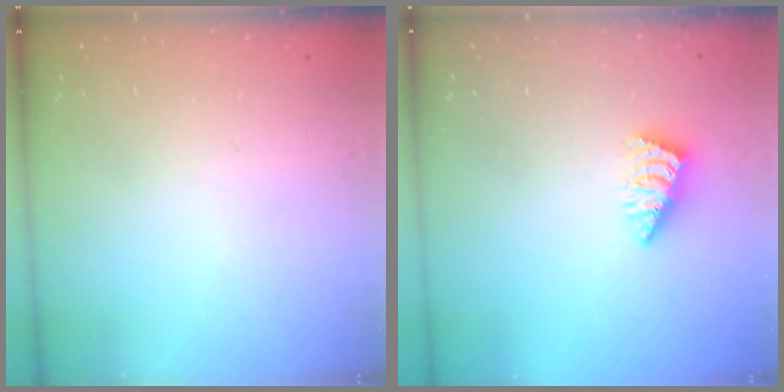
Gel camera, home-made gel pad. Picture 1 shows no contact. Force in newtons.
{"total": 2.3, "press": 2.2, "slide": 0.4}